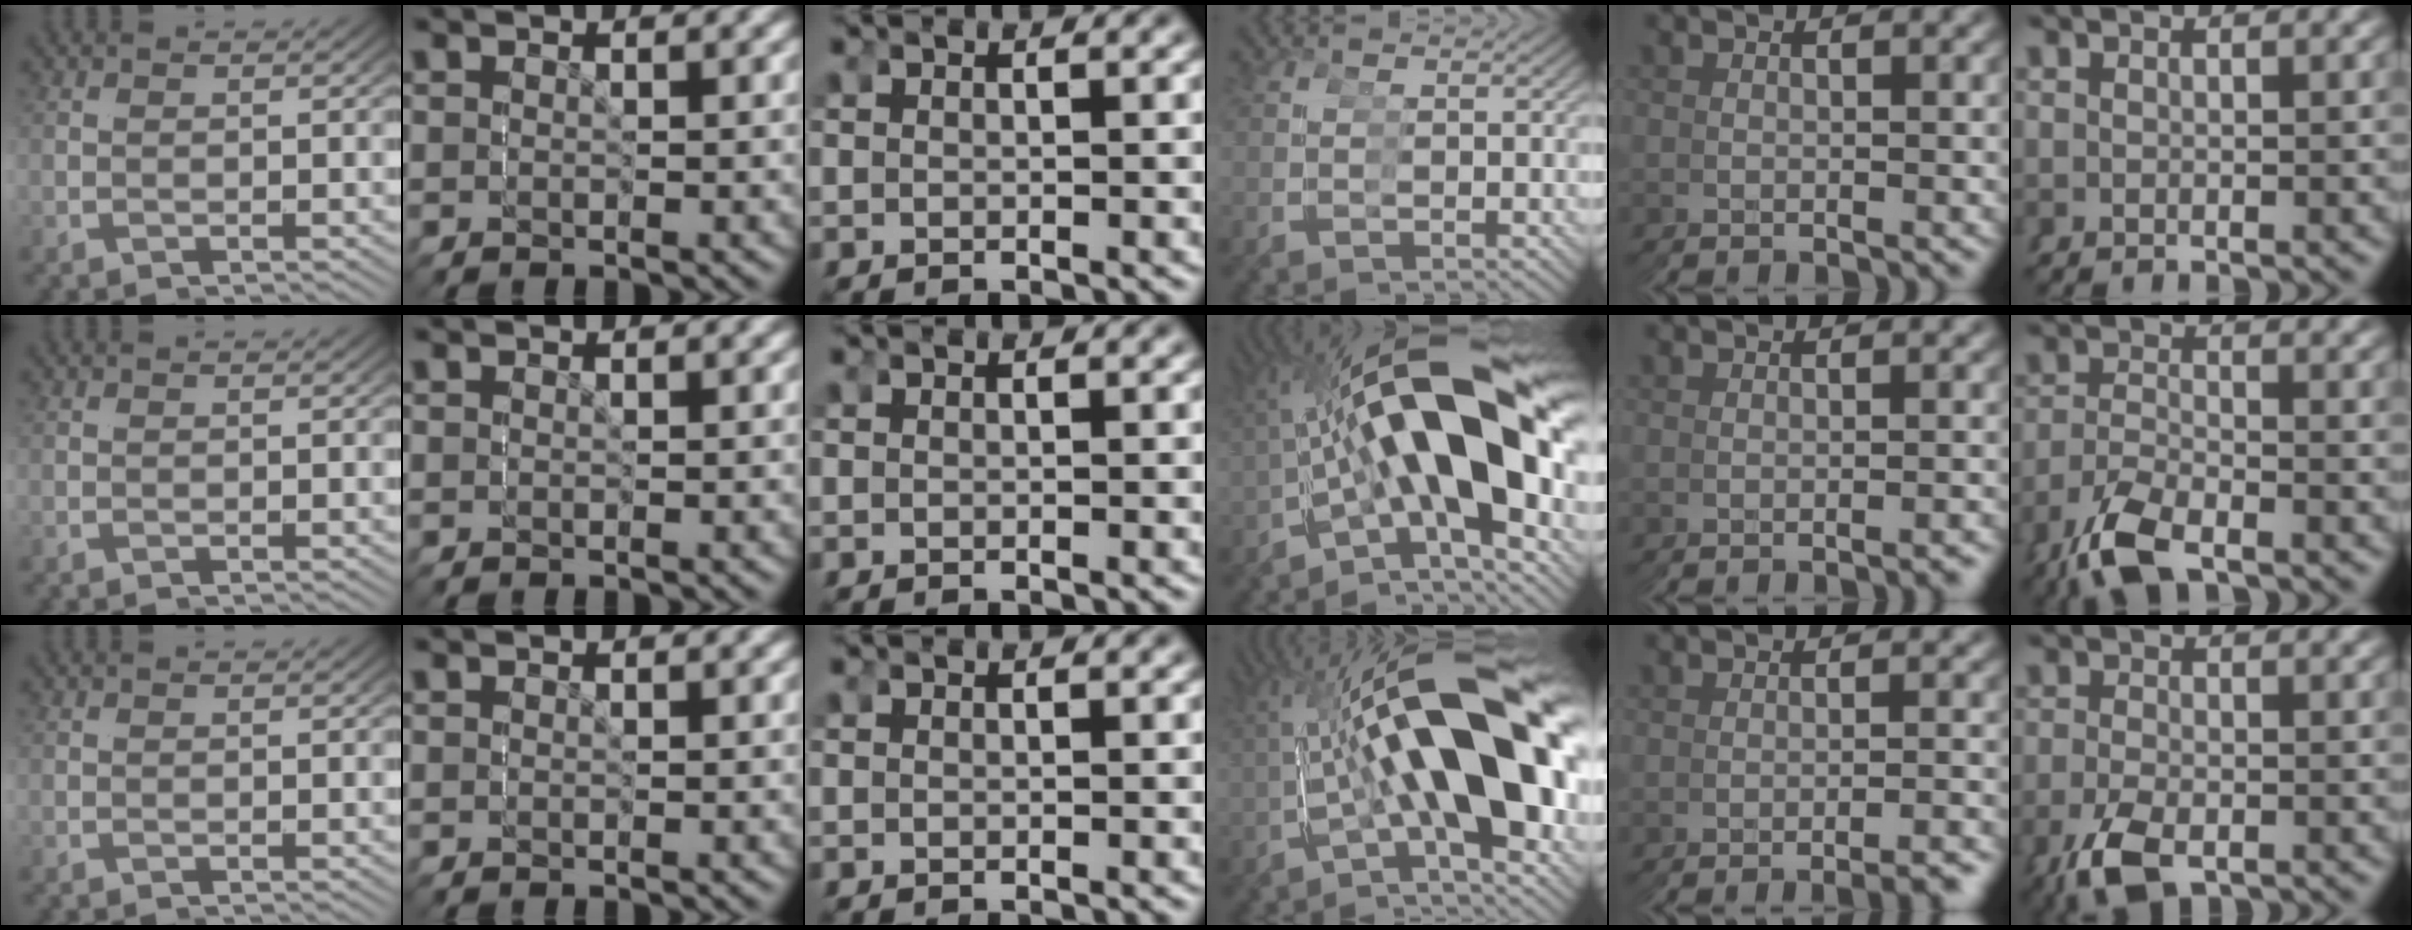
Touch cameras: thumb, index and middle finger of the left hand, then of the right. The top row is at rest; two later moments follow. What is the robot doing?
{"motion": "grasp_and_lifting", "object": "screwdriver"}